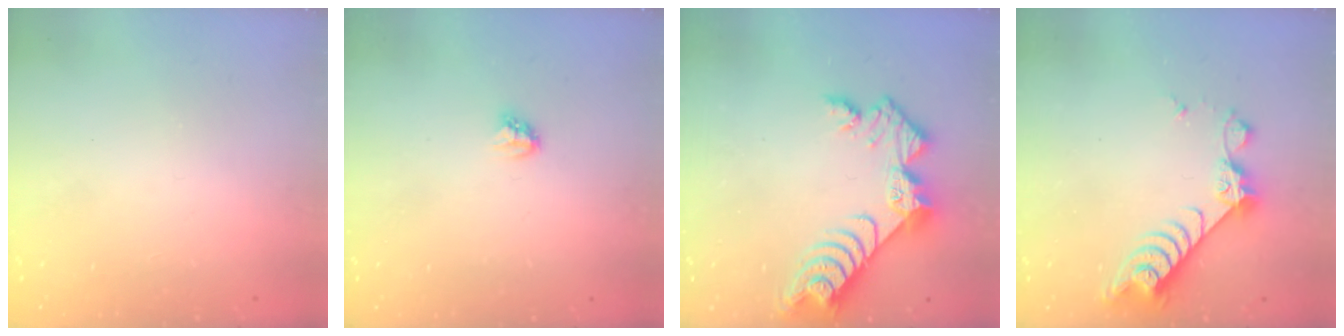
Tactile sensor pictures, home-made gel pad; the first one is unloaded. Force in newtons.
{"total": 2.8, "press": 2.8, "slide": 0.3}
{"total": 10.5, "press": 10.4, "slide": 0.8}
{"total": 8.1, "press": 8.1, "slide": 0.7}